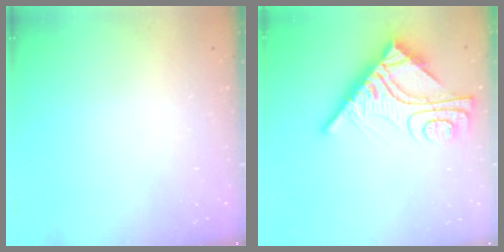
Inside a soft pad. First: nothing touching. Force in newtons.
{"total": 13.6, "press": 13.6, "slide": 1.3}